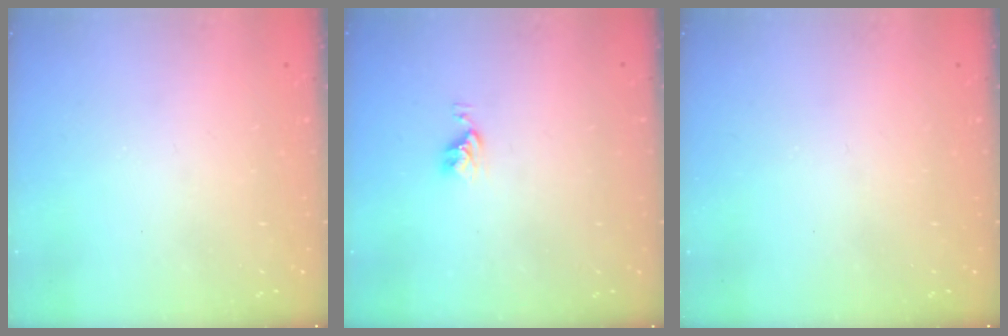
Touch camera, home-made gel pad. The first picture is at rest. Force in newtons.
{"total": 3.8, "press": 3.8, "slide": 0.5}
{"total": 0.0}